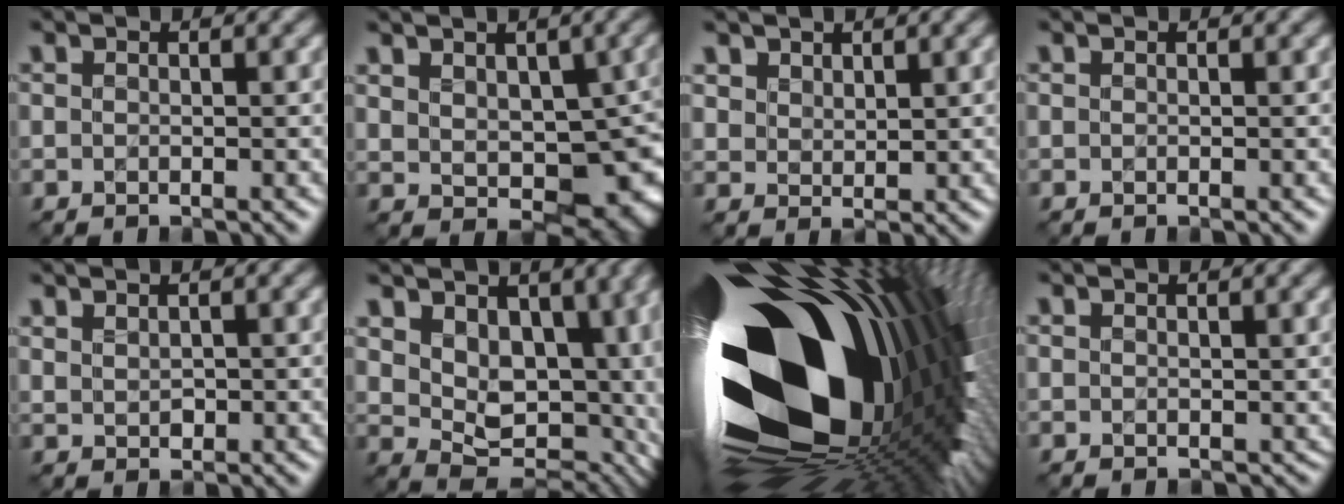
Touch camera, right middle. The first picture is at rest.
{"total": 8.1, "force": [0.5, 5.2, 6.2], "torque": [-0.087, -0.022, 0.030]}
{"total": 2.0, "force": [1.5, 1.3, 0.2], "torque": [-0.017, -0.004, 0.044]}
{"total": 0.0}
{"total": 1.0, "force": [0.6, 0.6, 0.6], "torque": [-0.012, -0.004, 0.015]}
{"total": 11.9, "force": [3.7, 7.8, 8.2], "torque": [-0.119, -0.001, 0.069]}
{"total": 21.8, "force": [1.2, 11.2, 18.7], "torque": [-0.314, -0.043, 0.007]}
{"total": 0.7, "force": [-0.1, 0.6, 0.4], "torque": [-0.003, -0.005, -0.002]}